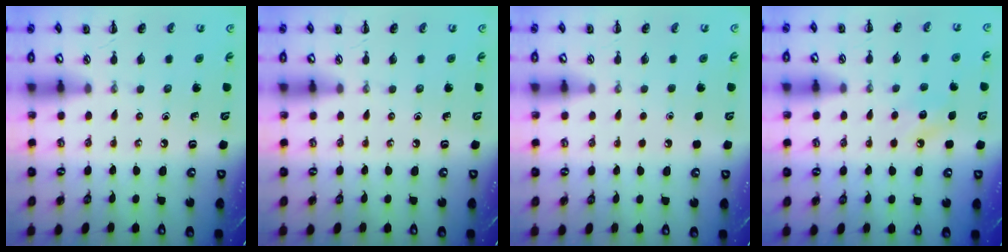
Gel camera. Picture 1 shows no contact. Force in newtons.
{"total": 0.0}
{"total": 1.6, "press": 1.6, "slide": 0.1}
{"total": 7.0, "press": 6.8, "slide": 1.8}